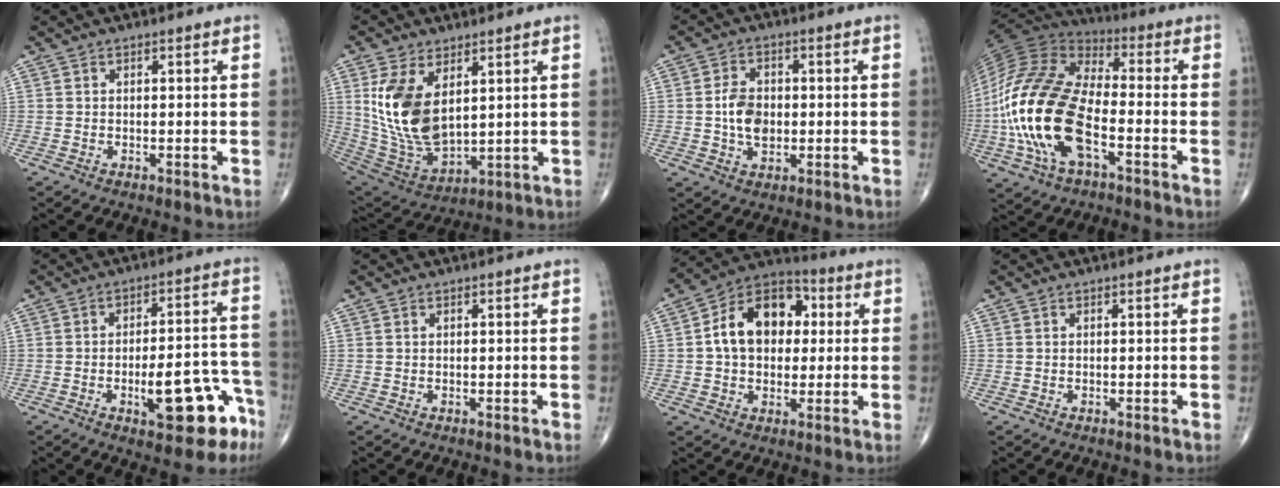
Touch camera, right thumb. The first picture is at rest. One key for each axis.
{"total": 15.6, "fx": 4.3, "fy": 8.6, "fz": 12.4, "tx": -0.232, "ty": -0.023, "tz": 0.105}
{"total": 6.7, "fx": -0.3, "fy": 4.7, "fz": 4.9, "tx": -0.077, "ty": 0.004, "tz": -0.005}
{"total": 23.1, "fx": -5.7, "fy": 11.5, "fz": 19.2, "tx": -0.416, "ty": 0.018, "tz": -0.110}
{"total": 14.1, "fx": -6.5, "fy": 5.2, "fz": 11.4, "tx": -0.125, "ty": 0.049, "tz": -0.081}
{"total": 0.0}
{"total": 15.3, "fx": 2.1, "fy": 10.8, "fz": 10.6, "tx": -0.138, "ty": 0.023, "tz": 0.023}
{"total": 0.0}